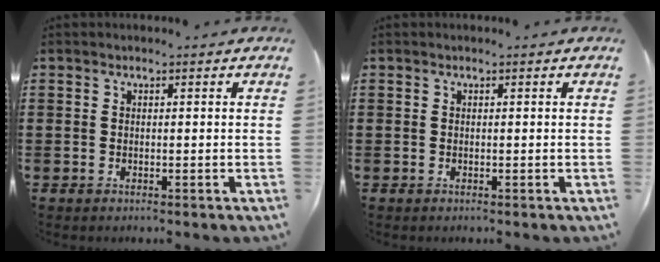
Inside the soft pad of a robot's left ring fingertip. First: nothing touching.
{"total": 0.0}